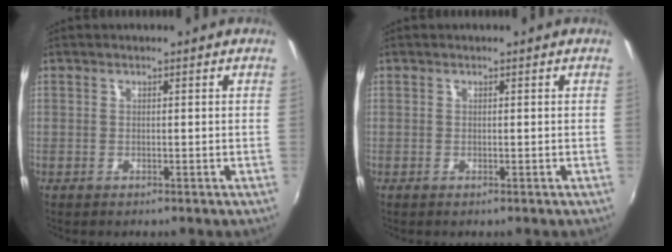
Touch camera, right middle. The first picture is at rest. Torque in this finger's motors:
{"motor_torque": [-0.24, 0.08, 0.05, 0.01]}